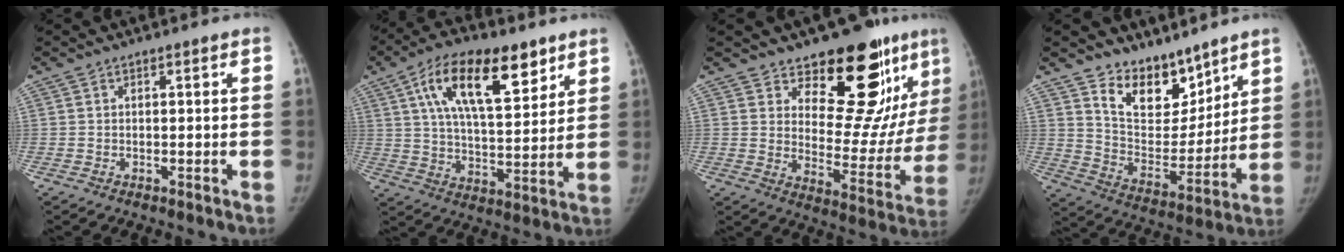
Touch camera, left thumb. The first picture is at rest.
{"total": 18.6, "force": [9.2, 8.1, 13.9], "torque": [-0.202, -0.024, 0.158]}
{"total": 18.5, "force": [12.4, 7.7, 11.3], "torque": [-0.094, -0.106, 0.177]}
{"total": 13.2, "force": [10.0, 7.0, 5.0], "torque": [-0.035, -0.081, 0.187]}